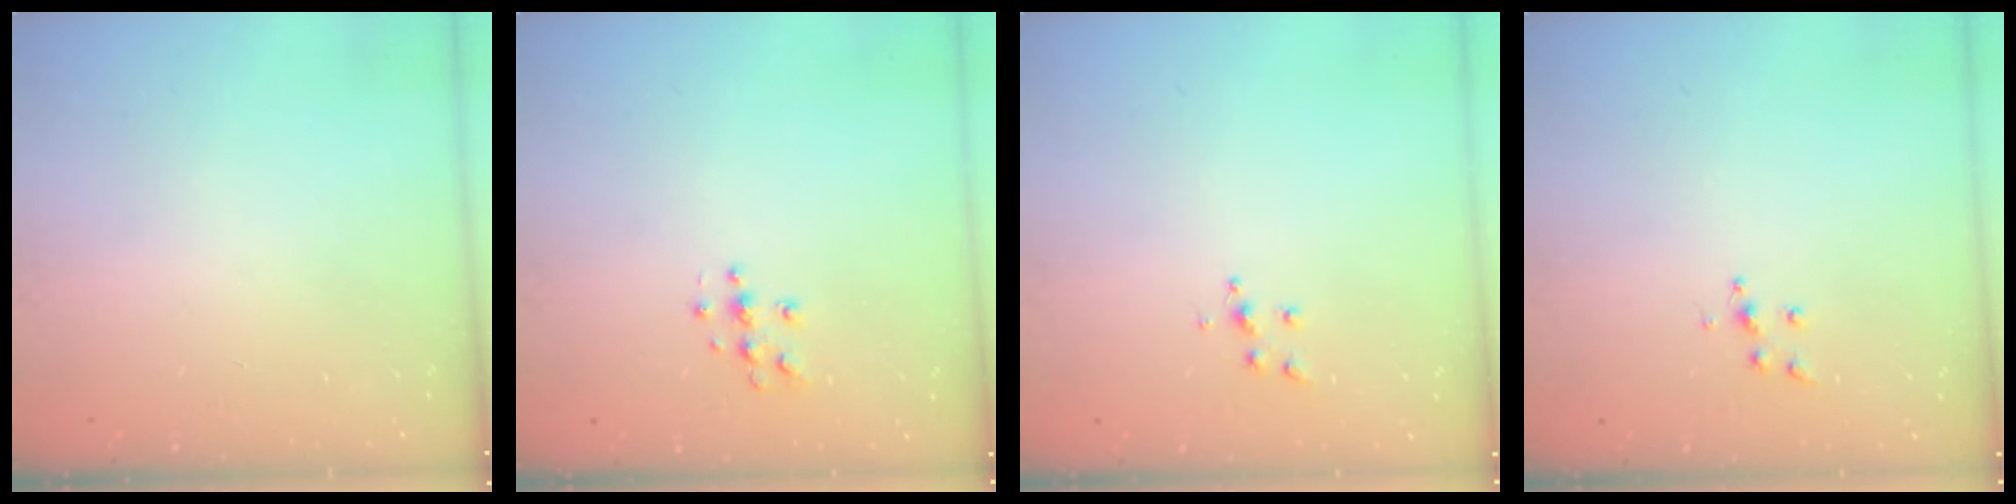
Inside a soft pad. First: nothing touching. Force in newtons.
{"total": 5.4, "press": 5.4, "slide": 0.6}
{"total": 5.9, "press": 5.9, "slide": 0.3}
{"total": 5.9, "press": 5.9, "slide": 0.3}